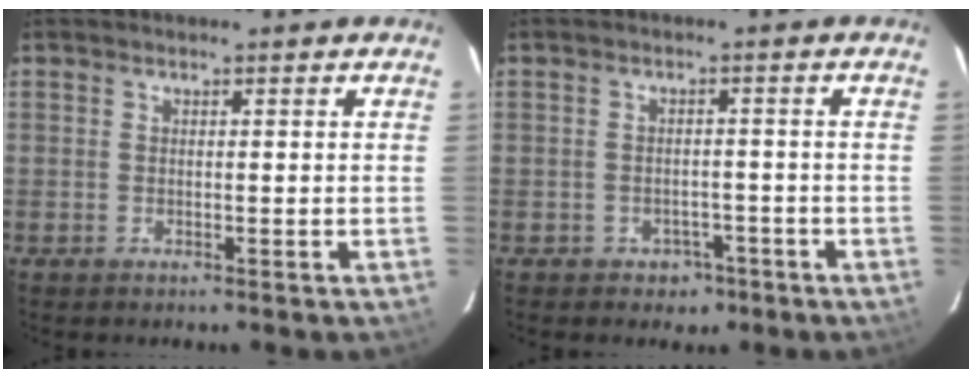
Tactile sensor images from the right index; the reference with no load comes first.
{"total": 4.2, "force": [-2.5, 3.3, 0.6], "torque": [-0.018, 0.018, -0.023]}